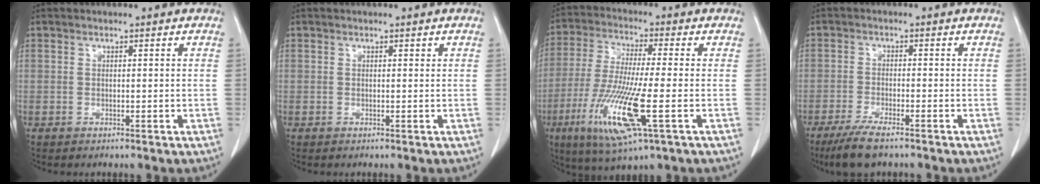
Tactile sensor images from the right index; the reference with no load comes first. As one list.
[{"total": 0.0}, {"total": 14.4, "force": [-4.8, 1.0, 13.5], "torque": [-0.282, -0.033, -0.091]}, {"total": 6.1, "force": [-4.5, 0.8, 4.1], "torque": [-0.074, -0.015, -0.074]}]